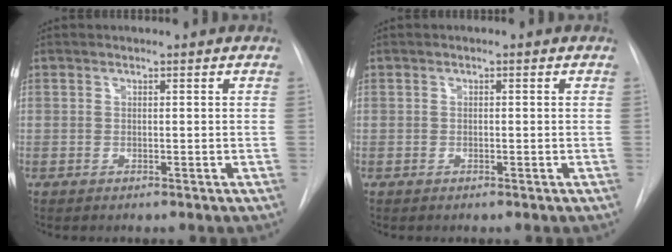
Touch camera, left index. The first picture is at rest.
{"total": 0.0}